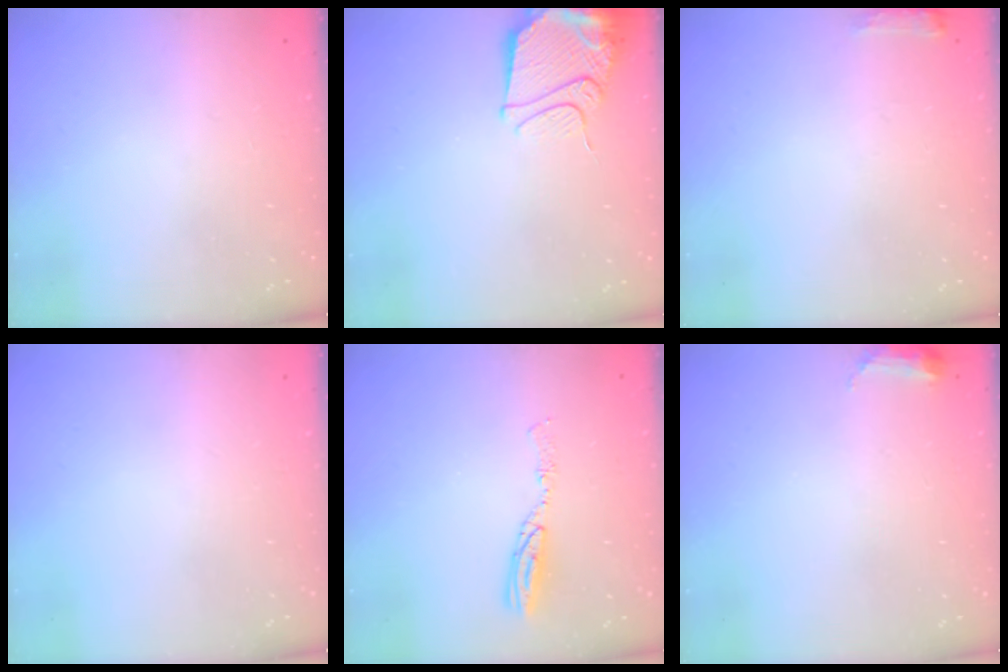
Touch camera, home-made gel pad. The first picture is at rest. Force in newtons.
{"total": 13.0, "press": 12.9, "slide": 1.2}
{"total": 4.8, "press": 4.8, "slide": 0.8}
{"total": 0.0}
{"total": 5.4, "press": 5.4, "slide": 0.5}
{"total": 3.9, "press": 3.9, "slide": 0.7}